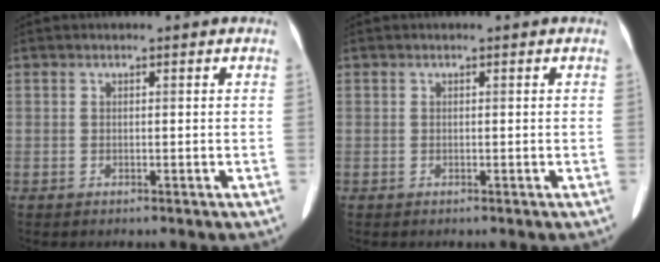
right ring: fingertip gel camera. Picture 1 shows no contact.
{"total": 0.0}